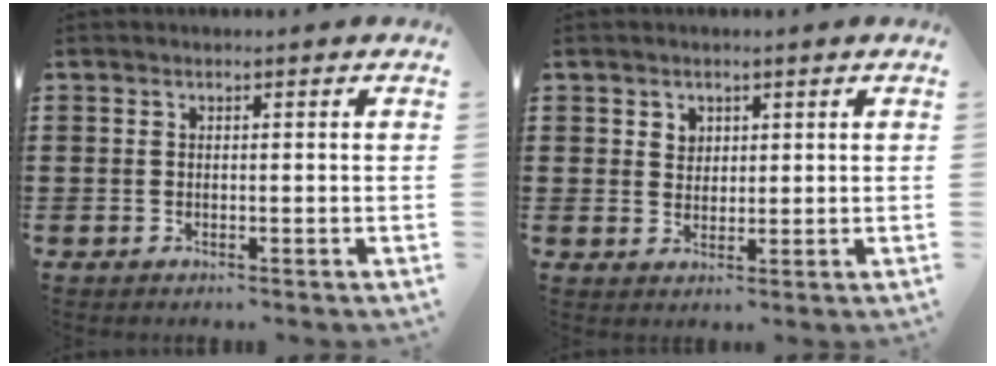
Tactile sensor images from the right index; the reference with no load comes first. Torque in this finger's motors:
{"motor_torque": [0.01, -0.01, 0.00, 0.02]}